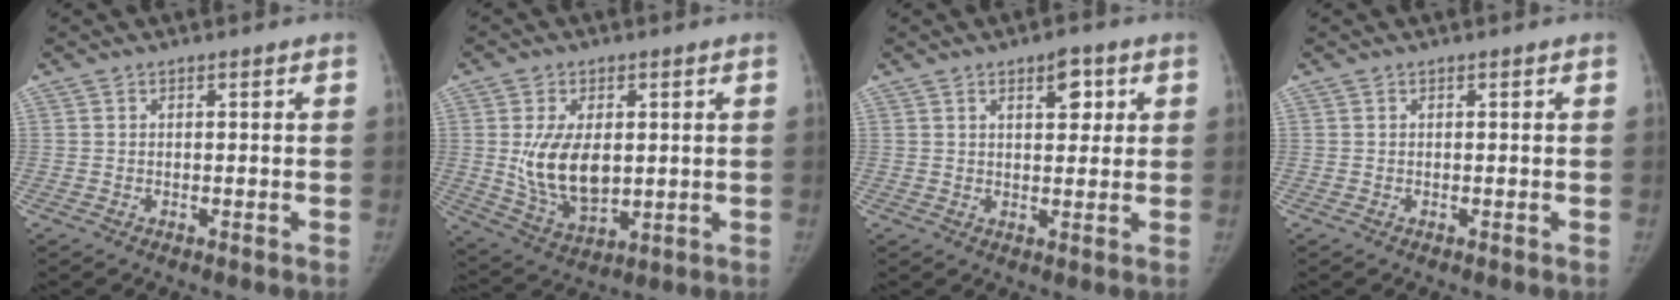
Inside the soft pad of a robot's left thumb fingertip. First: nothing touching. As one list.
[{"total": 12.6, "force": [1.1, 7.5, 10.1], "torque": [-0.165, -0.015, 0.036]}, {"total": 5.0, "force": [2.2, 2.6, 3.7], "torque": [-0.034, -0.008, 0.030]}, {"total": 0.0}]